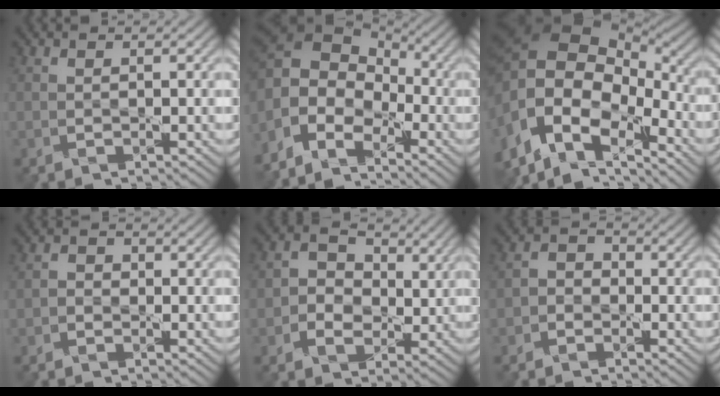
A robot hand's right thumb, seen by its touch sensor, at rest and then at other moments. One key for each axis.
{"total": 10.1, "fx": -3.3, "fy": 6.9, "fz": 6.7, "tx": -0.166, "ty": 0.003, "tz": -0.081}
{"total": 16.6, "fx": -4.5, "fy": 10.1, "fz": 12.4, "tx": -0.292, "ty": -0.014, "tz": -0.071}
{"total": 0.9, "fx": -0.6, "fy": 0.7, "fz": 0.0, "tx": 0.000, "ty": 0.007, "tz": -0.018}
{"total": 4.2, "fx": 0.0, "fy": 3.5, "fz": 2.4, "tx": -0.045, "ty": 0.007, "tz": -0.010}
{"total": 1.9, "fx": -1.3, "fy": 1.3, "fz": 0.4, "tx": -0.012, "ty": 0.010, "tz": -0.039}